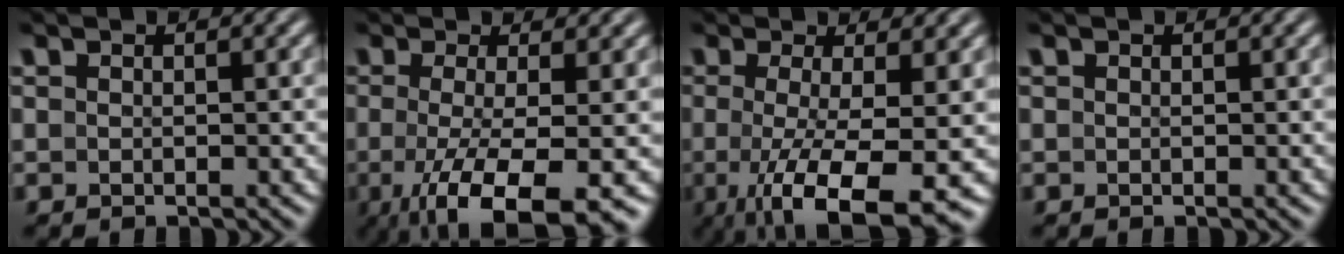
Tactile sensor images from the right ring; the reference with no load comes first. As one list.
[{"total": 8.2, "force": [-4.1, 2.4, 6.7], "torque": [-0.132, -0.043, -0.037]}, {"total": 8.8, "force": [-3.8, 2.5, 7.5], "torque": [-0.142, -0.040, -0.033]}, {"total": 0.0}]